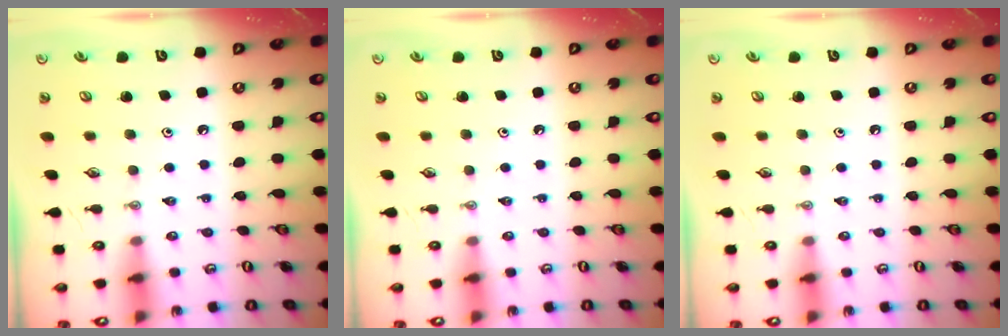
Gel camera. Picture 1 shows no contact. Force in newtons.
{"total": 0.0}
{"total": 0.0}